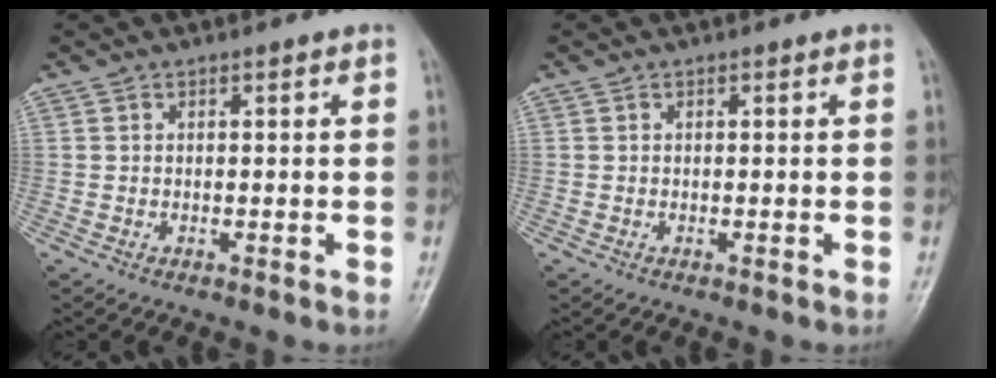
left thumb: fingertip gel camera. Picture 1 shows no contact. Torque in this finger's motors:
{"motor_torque": [0.94, -0.05, 0.16, 0.22, 0.00]}